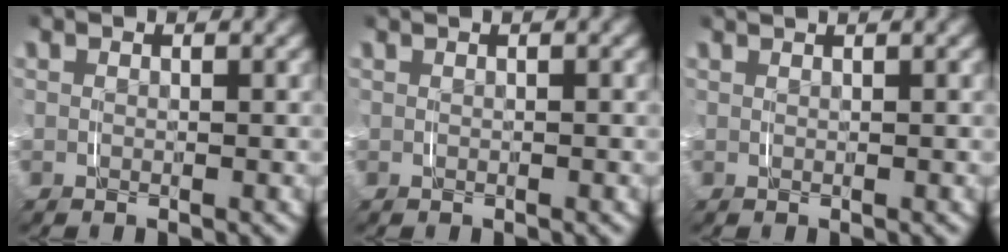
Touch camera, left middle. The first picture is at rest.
{"total": 0.0}
{"total": 1.1, "force": [1.0, -0.2, 0.4], "torque": [0.000, 0.007, 0.014]}